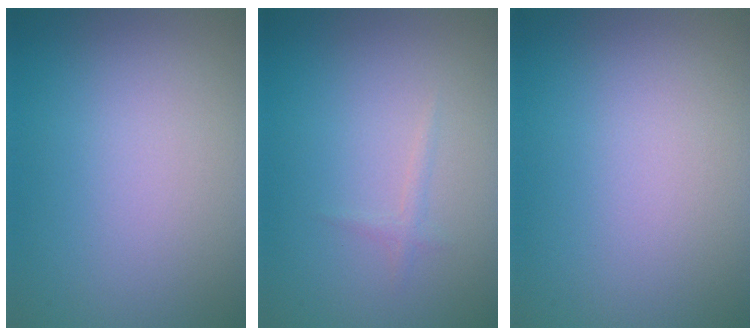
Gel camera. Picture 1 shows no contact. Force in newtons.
{"total": 0.7, "press": 0.7, "slide": 0.0}
{"total": 0.0}